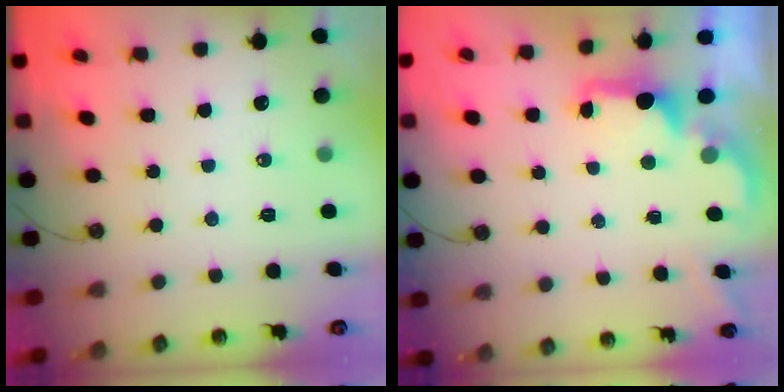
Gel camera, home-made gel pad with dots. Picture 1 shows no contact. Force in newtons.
{"total": 2.0, "press": 1.9, "slide": 0.8}